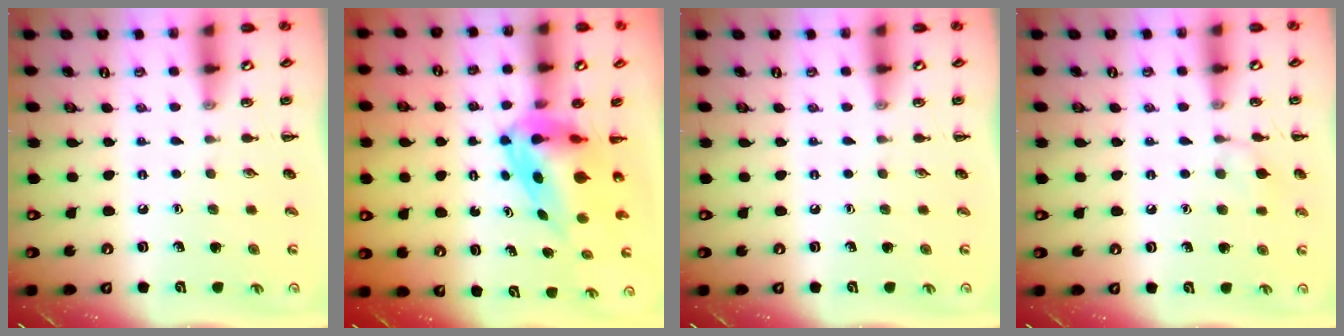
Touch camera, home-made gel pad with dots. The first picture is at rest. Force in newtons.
{"total": 7.0, "press": 6.7, "slide": 2.1}
{"total": 0.0}
{"total": 6.9, "press": 6.6, "slide": 2.0}